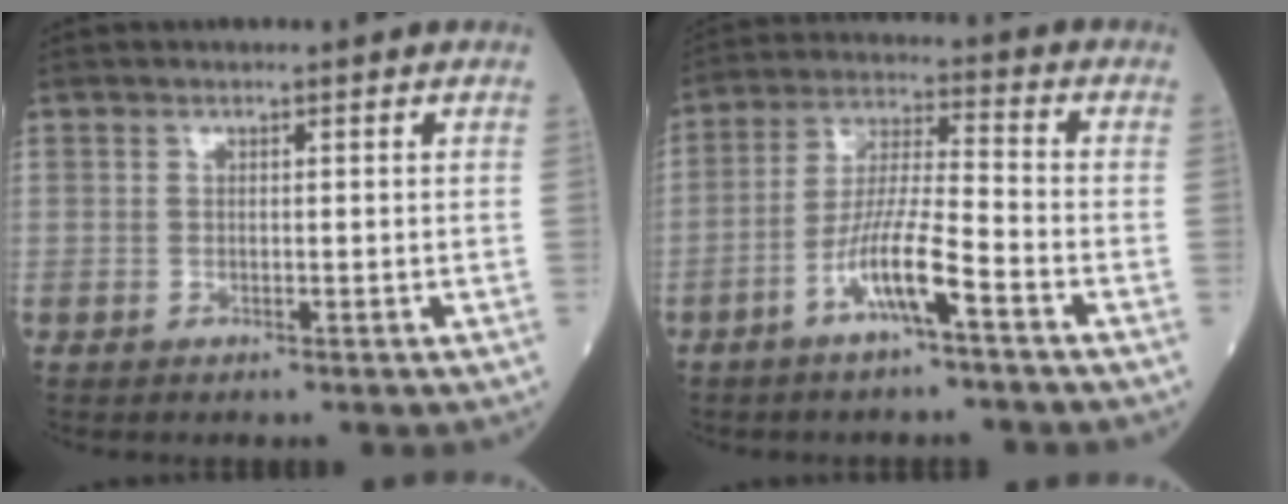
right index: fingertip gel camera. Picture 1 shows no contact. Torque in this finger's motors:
{"motor_torque": [0.15, -0.26, 0.20, 0.14]}